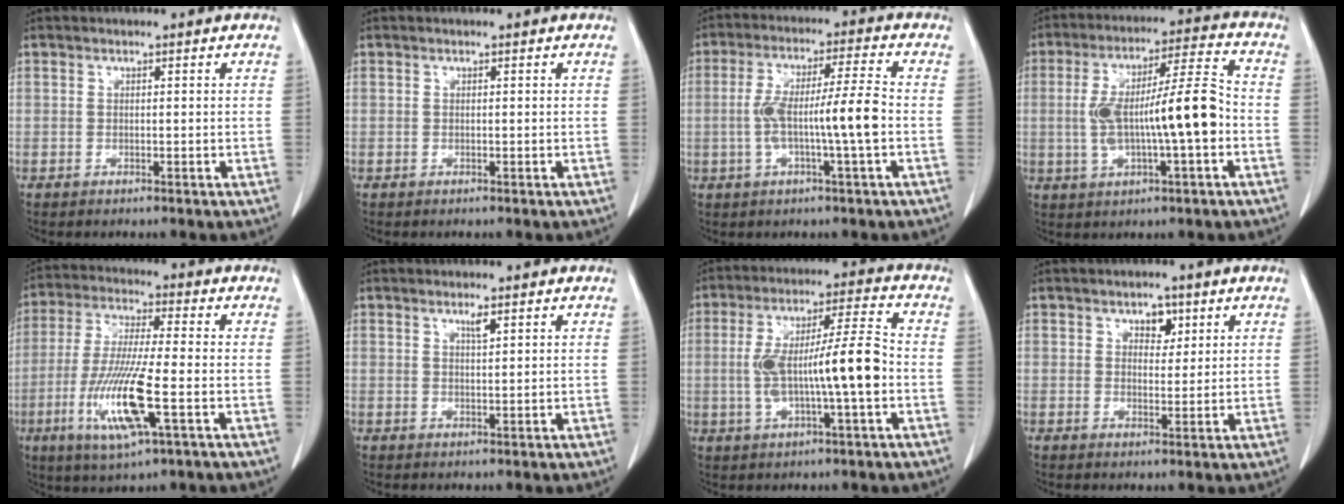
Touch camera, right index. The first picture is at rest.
{"total": 0.0}
{"total": 9.9, "force": [-1.6, 0.0, 9.8], "torque": [-0.186, 0.015, -0.031]}
{"total": 13.4, "force": [-1.6, 1.9, 13.2], "torque": [-0.240, 0.022, -0.023]}
{"total": 13.0, "force": [-4.0, 1.0, 12.4], "torque": [-0.256, -0.021, -0.076]}
{"total": 1.4, "force": [0.9, 0.0, 1.1], "torque": [-0.021, -0.003, 0.016]}
{"total": 12.2, "force": [-1.5, 1.1, 12.0], "torque": [-0.222, 0.017, -0.026]}
{"total": 3.0, "force": [1.6, 1.9, 1.7], "torque": [-0.019, 0.002, 0.023]}